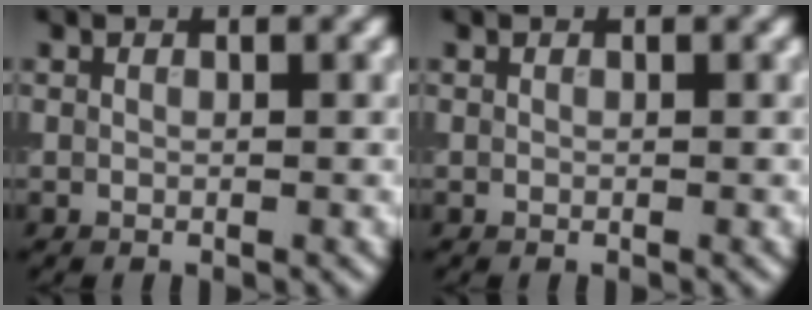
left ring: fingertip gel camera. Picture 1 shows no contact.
{"total": 0.0}